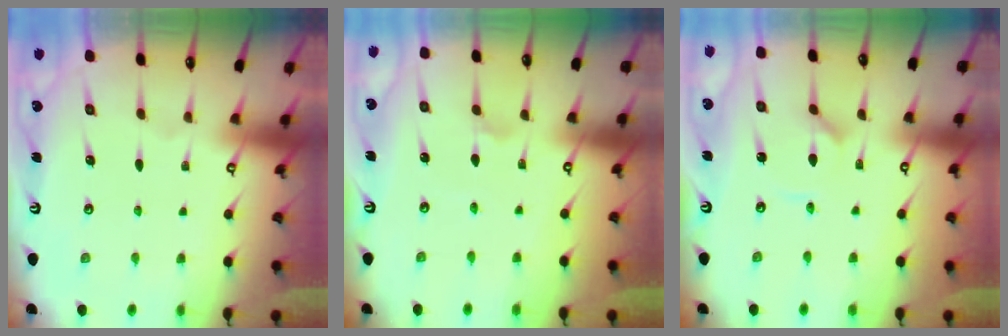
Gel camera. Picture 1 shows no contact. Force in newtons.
{"total": 2.1, "press": 2.0, "slide": 0.4}
{"total": 1.8, "press": 1.7, "slide": 0.2}